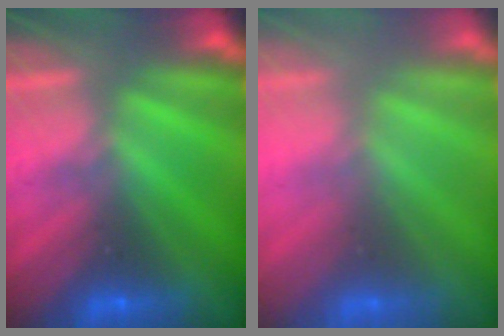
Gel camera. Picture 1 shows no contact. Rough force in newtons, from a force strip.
{"total": 3.0}